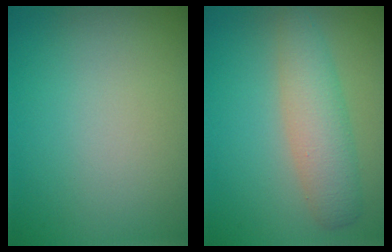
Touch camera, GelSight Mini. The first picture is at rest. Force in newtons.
{"total": 4.1, "press": 4.1, "slide": 0.0}